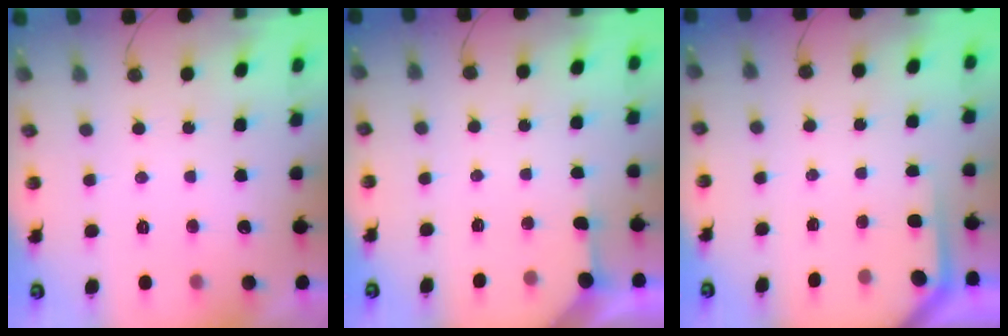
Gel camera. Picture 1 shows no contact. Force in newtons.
{"total": 2.7, "press": 2.7, "slide": 0.4}
{"total": 2.4, "press": 2.4, "slide": 0.2}